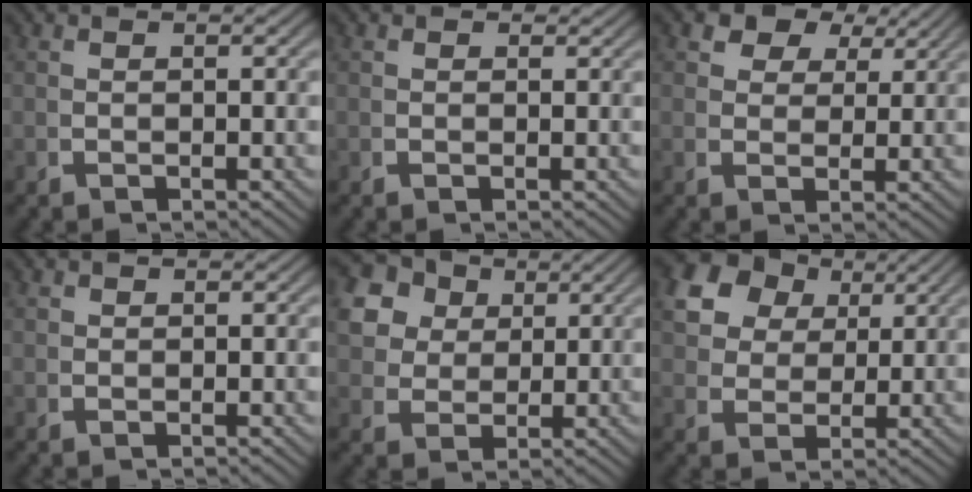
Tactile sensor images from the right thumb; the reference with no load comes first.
{"total": 1.1, "force": [0.8, 0.7, 0.3], "torque": [-0.002, -0.001, 0.009]}
{"total": 5.5, "force": [3.6, 3.3, 2.7], "torque": [-0.053, -0.004, 0.064]}
{"total": 0.9, "force": [0.6, 0.6, 0.2], "torque": [-0.004, -0.004, 0.016]}
{"total": 10.2, "force": [3.8, 8.2, 4.9], "torque": [-0.111, -0.004, 0.062]}
{"total": 9.7, "force": [4.1, 7.2, 5.0], "torque": [-0.117, -0.006, 0.076]}